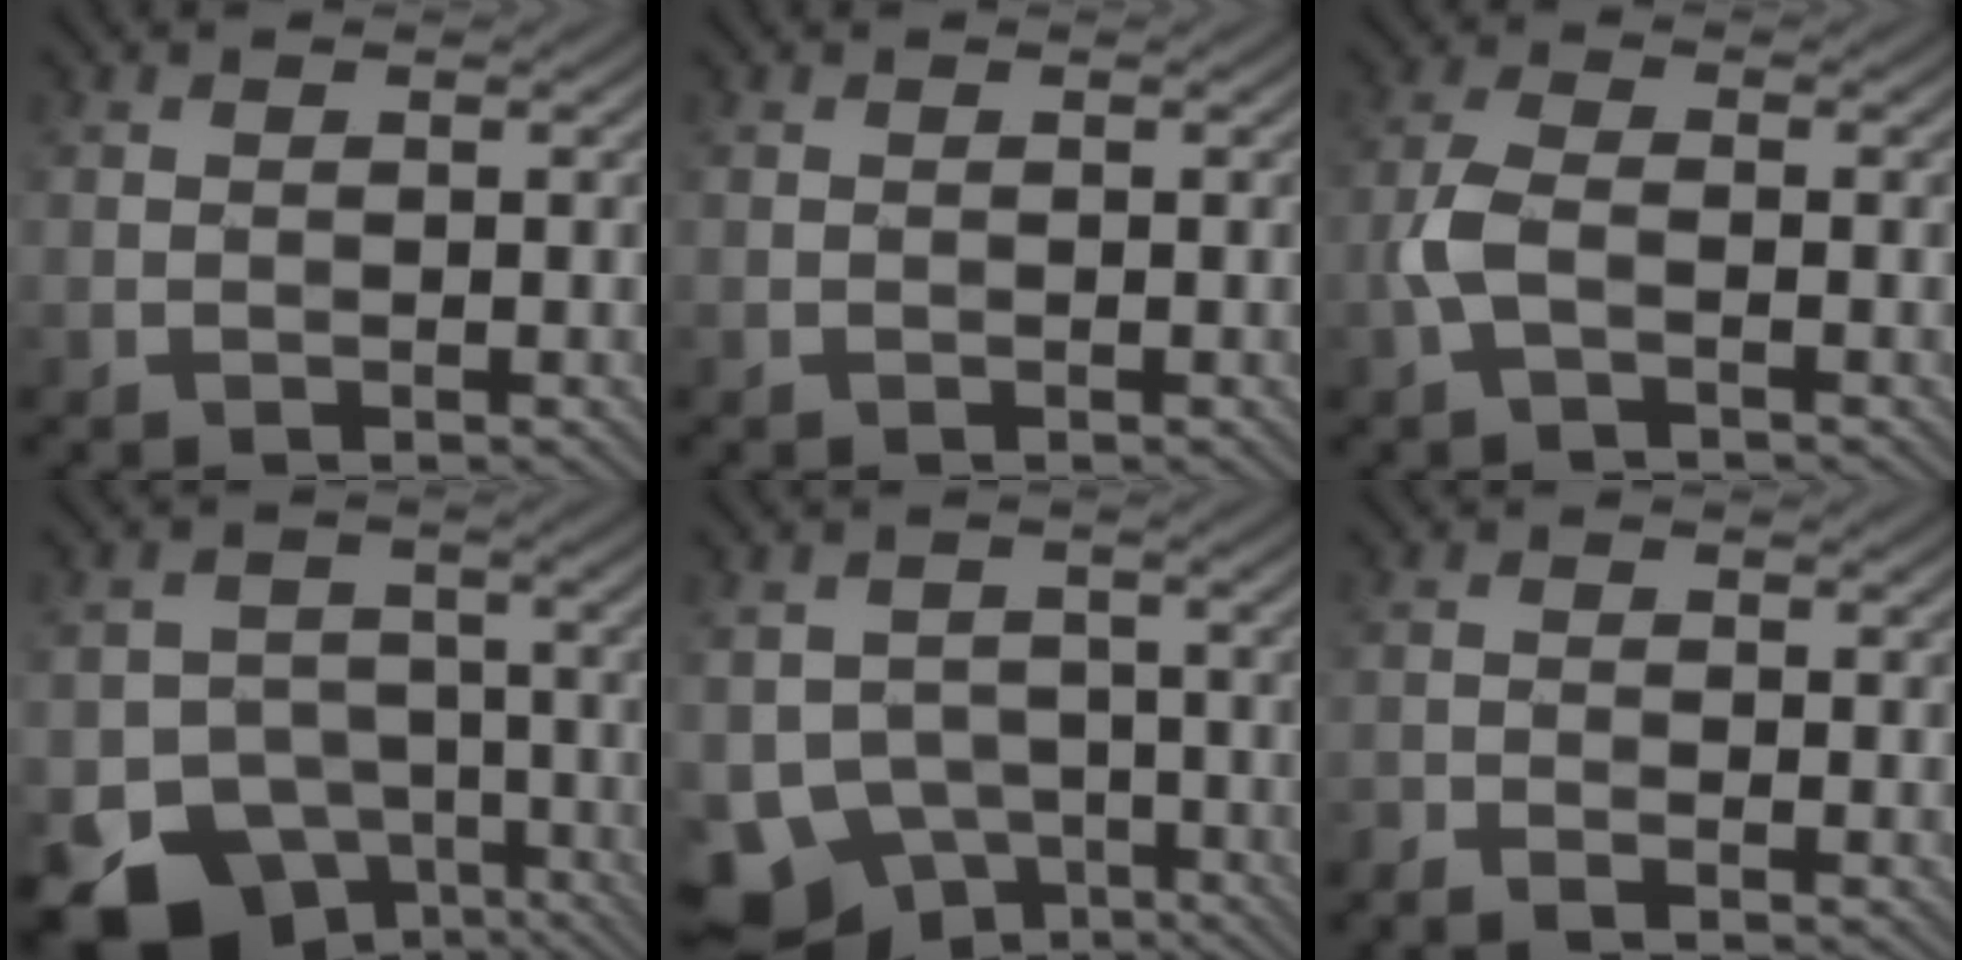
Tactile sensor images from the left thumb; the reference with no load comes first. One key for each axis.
{"total": 0.0}
{"total": 3.5, "fx": -1.2, "fy": 1.3, "fz": 3.0, "tx": -0.079, "ty": 0.002, "tz": -0.033}
{"total": 13.5, "fx": -8.6, "fy": 9.5, "fz": 4.2, "tx": -0.090, "ty": -0.035, "tz": -0.135}
{"total": 8.7, "fx": -5.4, "fy": 6.4, "fz": 2.5, "tx": -0.056, "ty": -0.016, "tz": -0.092}
{"total": 1.6, "fx": -1.3, "fy": 0.2, "fz": 0.8, "tx": -0.016, "ty": -0.004, "tz": -0.033}